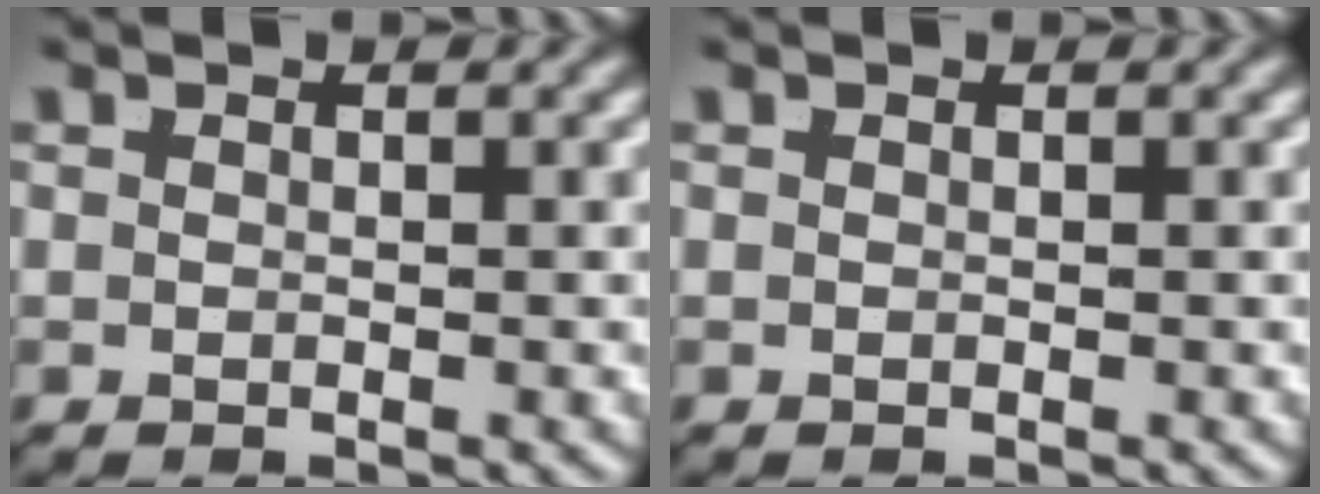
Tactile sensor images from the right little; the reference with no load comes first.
{"total": 0.0}